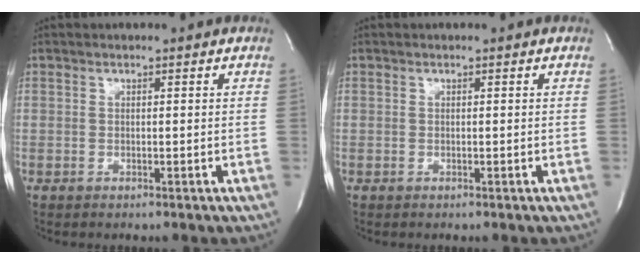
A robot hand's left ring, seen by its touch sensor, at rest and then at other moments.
{"total": 0.0}